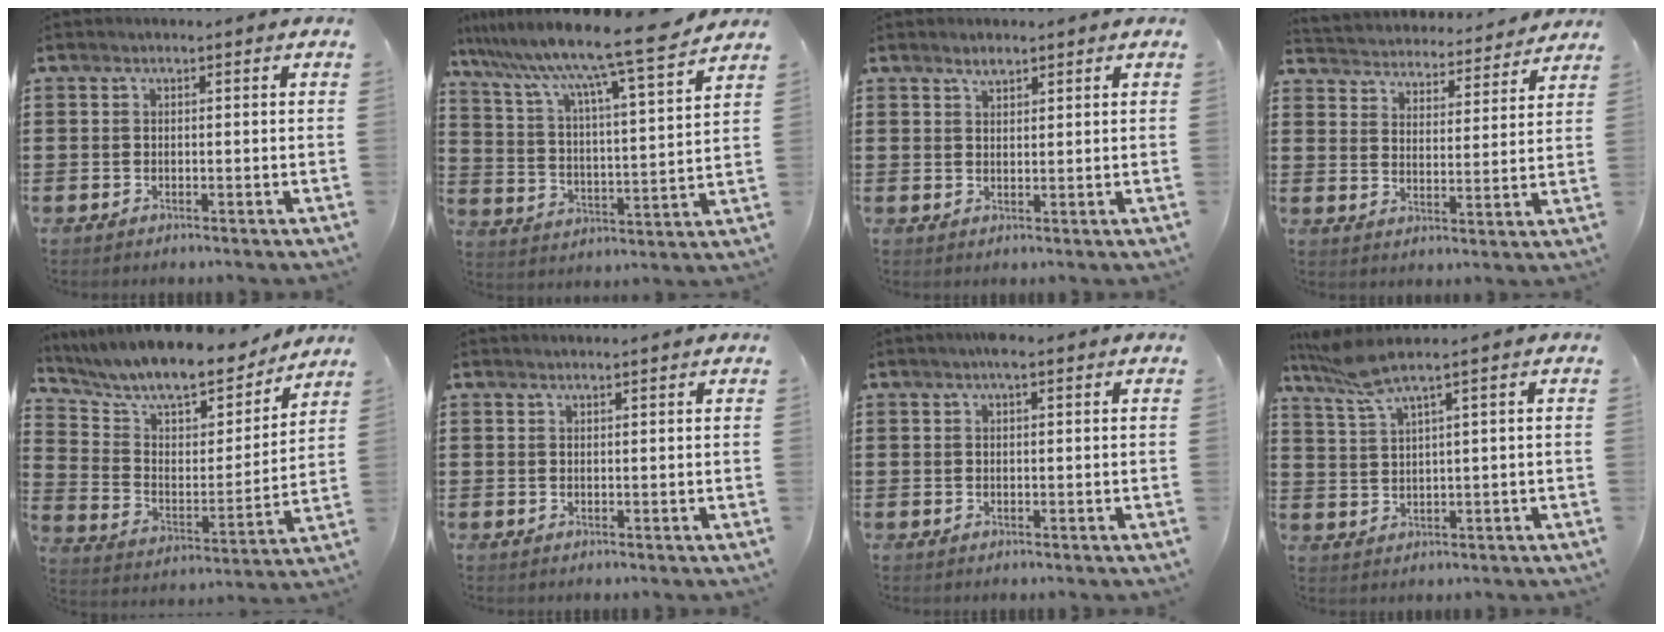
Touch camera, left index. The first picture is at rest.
{"total": 10.1, "force": [8.7, -0.9, 4.9], "torque": [-0.130, -0.069, 0.137]}
{"total": 1.8, "force": [1.5, 0.7, 0.8], "torque": [-0.018, 0.003, 0.027]}
{"total": 4.0, "force": [4.0, 0.0, -0.5], "torque": [-0.016, -0.037, 0.063]}
{"total": 9.6, "force": [8.9, 1.5, 3.1], "torque": [-0.096, -0.063, 0.148]}
{"total": 0.8, "force": [0.8, 0.0, 0.1], "torque": [-0.004, -0.002, 0.016]}
{"total": 1.5, "force": [0.9, 0.4, 1.2], "torque": [-0.025, 0.003, 0.014]}
{"total": 5.0, "force": [3.4, 0.1, 3.6], "torque": [-0.083, -0.007, 0.058]}